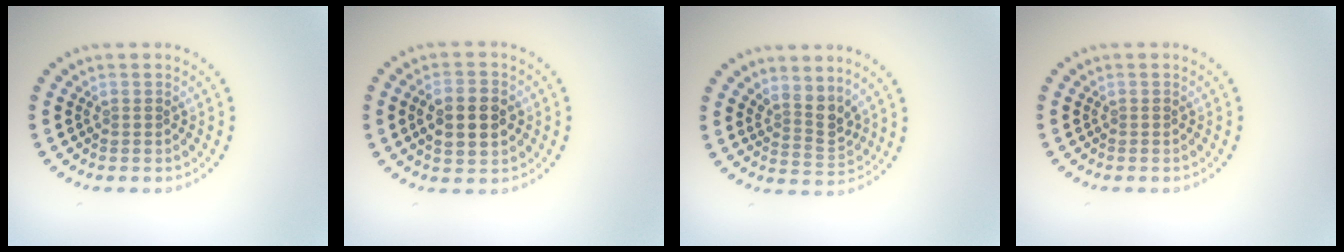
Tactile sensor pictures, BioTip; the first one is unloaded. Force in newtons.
{"total": 4.6, "press": 4.6, "slide": 0.3}
{"total": 2.7, "press": 2.0, "slide": 1.8}
{"total": 0.0}